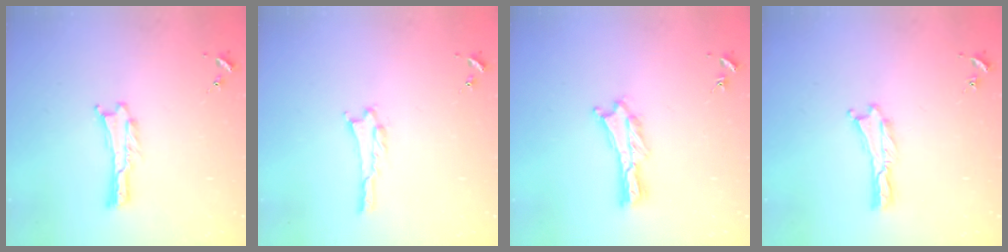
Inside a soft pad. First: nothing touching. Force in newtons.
{"total": 0.6, "press": 0.6, "slide": 0.1}
{"total": 0.9, "press": 0.9, "slide": 0.2}
{"total": 0.0}